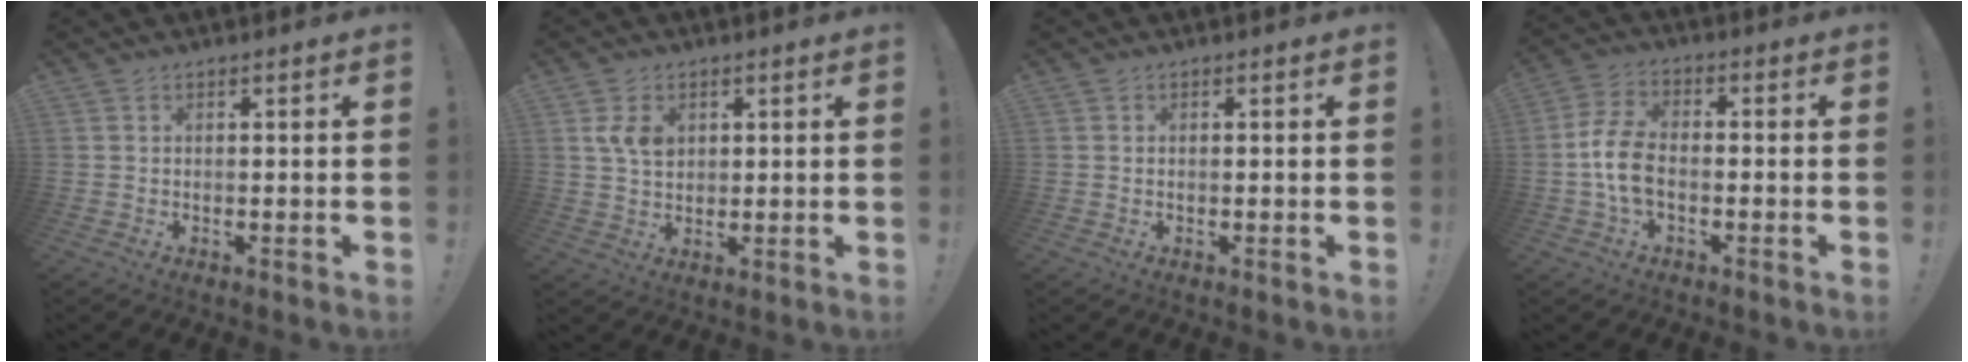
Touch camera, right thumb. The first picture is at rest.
{"total": 6.1, "force": [2.2, 4.4, 3.7], "torque": [-0.062, -0.008, 0.039]}
{"total": 0.0}
{"total": 9.6, "force": [-2.2, 5.4, 7.6], "torque": [-0.162, 0.007, -0.036]}